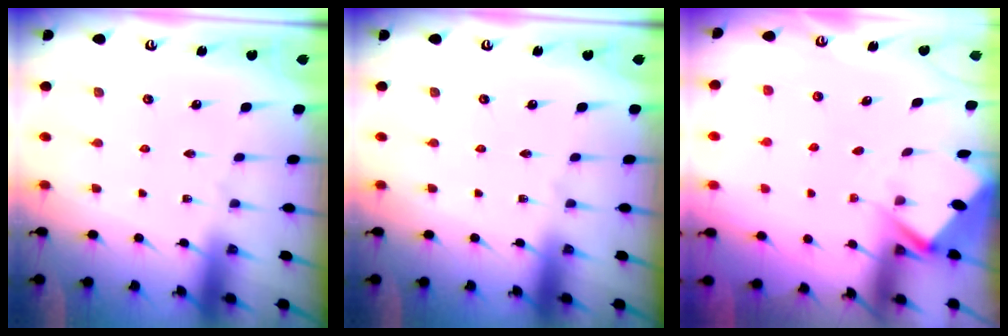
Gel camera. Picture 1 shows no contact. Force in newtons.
{"total": 0.0}
{"total": 2.8, "press": 2.8, "slide": 0.1}